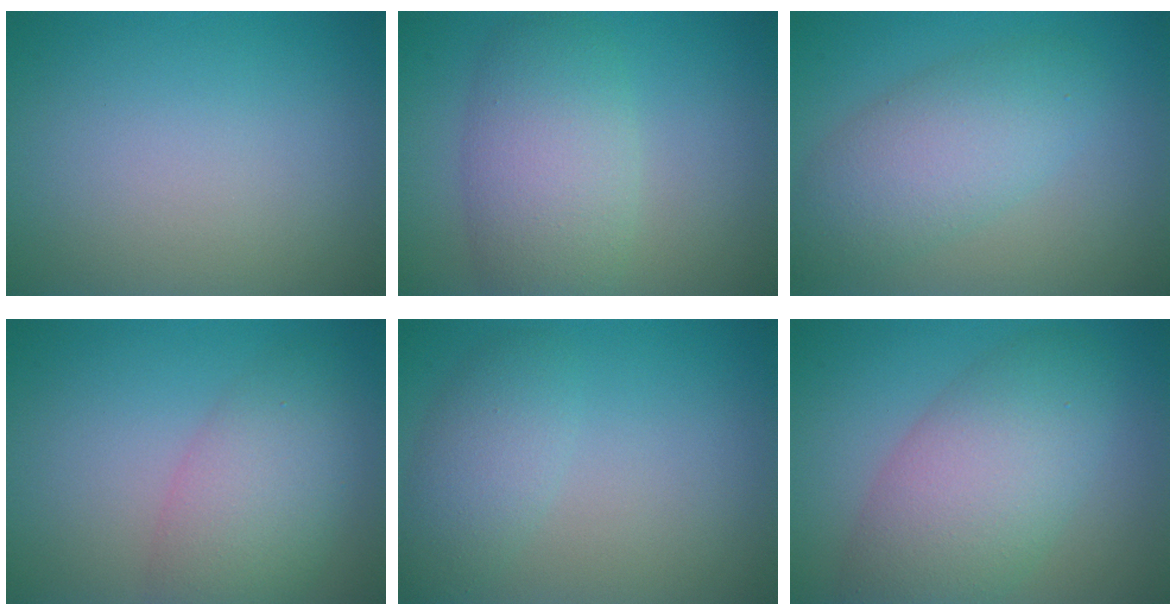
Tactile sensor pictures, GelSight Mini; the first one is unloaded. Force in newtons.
{"total": 5.9, "press": 5.9, "slide": 0.3}
{"total": 5.3, "press": 5.3, "slide": 0.3}
{"total": 5.0, "press": 5.0, "slide": 0.3}
{"total": 3.0, "press": 3.0, "slide": 0.1}
{"total": 7.3, "press": 7.3, "slide": 0.3}